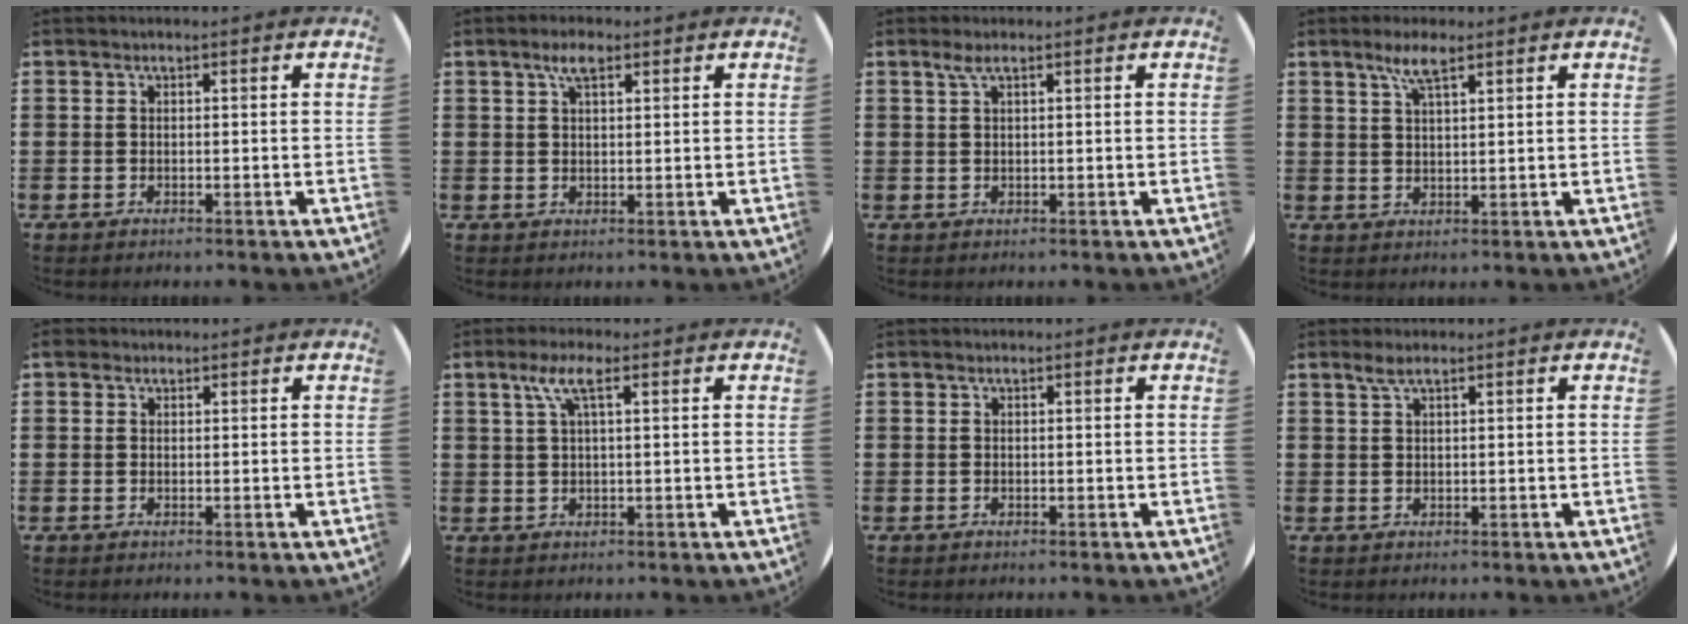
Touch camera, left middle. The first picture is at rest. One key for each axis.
{"total": 3.2, "fx": 2.0, "fy": 1.1, "fz": 2.3, "tx": -0.039, "ty": 0.006, "tz": 0.032}
{"total": 1.3, "fx": 0.7, "fy": 0.1, "fz": 1.1, "tx": -0.022, "ty": 0.004, "tz": 0.011}
{"total": 4.0, "fx": 2.7, "fy": 0.7, "fz": 2.9, "tx": -0.062, "ty": 0.008, "tz": 0.047}
{"total": 0.9, "fx": 0.7, "fy": 0.5, "fz": 0.1, "tx": -0.003, "ty": 0.006, "tz": 0.012}
{"total": 3.6, "fx": 1.6, "fy": 0.8, "fz": 3.1, "tx": -0.065, "ty": 0.010, "tz": 0.026}
{"total": 0.0}
{"total": 1.6, "fx": 1.0, "fy": 0.1, "fz": 1.2, "tx": -0.023, "ty": 0.004, "tz": 0.017}